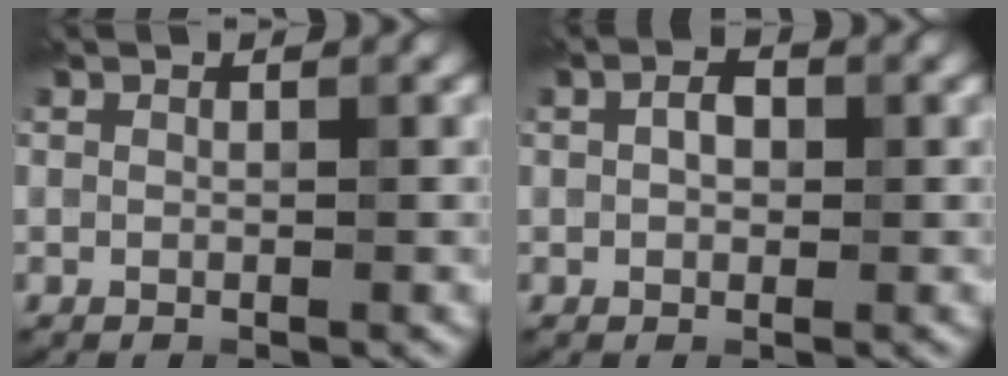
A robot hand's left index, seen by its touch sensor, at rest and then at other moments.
{"total": 1.7, "force": [0.3, 1.1, 1.3], "torque": [-0.022, 0.010, 0.001]}